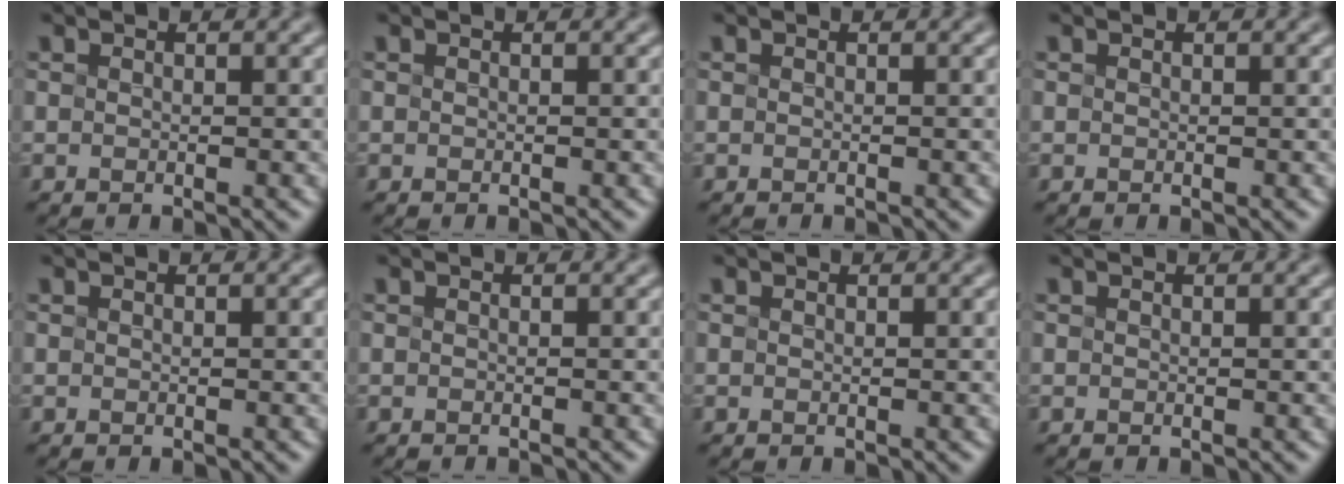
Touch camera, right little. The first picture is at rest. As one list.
[{"total": 0.0}, {"total": 0.5, "force": [-0.5, 0.0, 0.2], "torque": [0.003, -0.009, -0.010]}, {"total": 0.0}, {"total": 0.0}, {"total": 0.9, "force": [-0.8, 0.0, 0.3], "torque": [0.006, -0.011, -0.014]}, {"total": 0.0}, {"total": 0.0}]